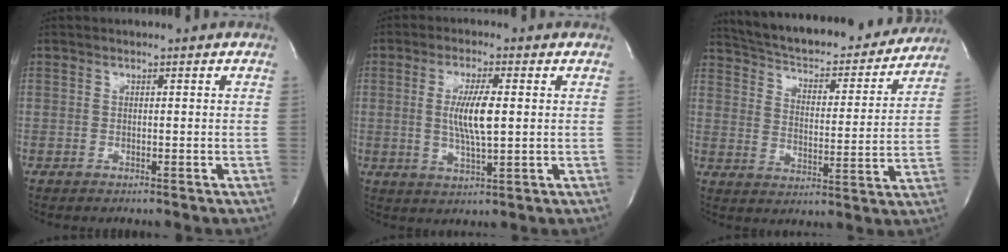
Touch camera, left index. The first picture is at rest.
{"total": 6.6, "force": [0.4, 0.9, 6.5], "torque": [-0.129, -0.009, 0.008]}
{"total": 23.5, "force": [21.4, 5.5, 8.0], "torque": [-0.134, -0.017, 0.290]}